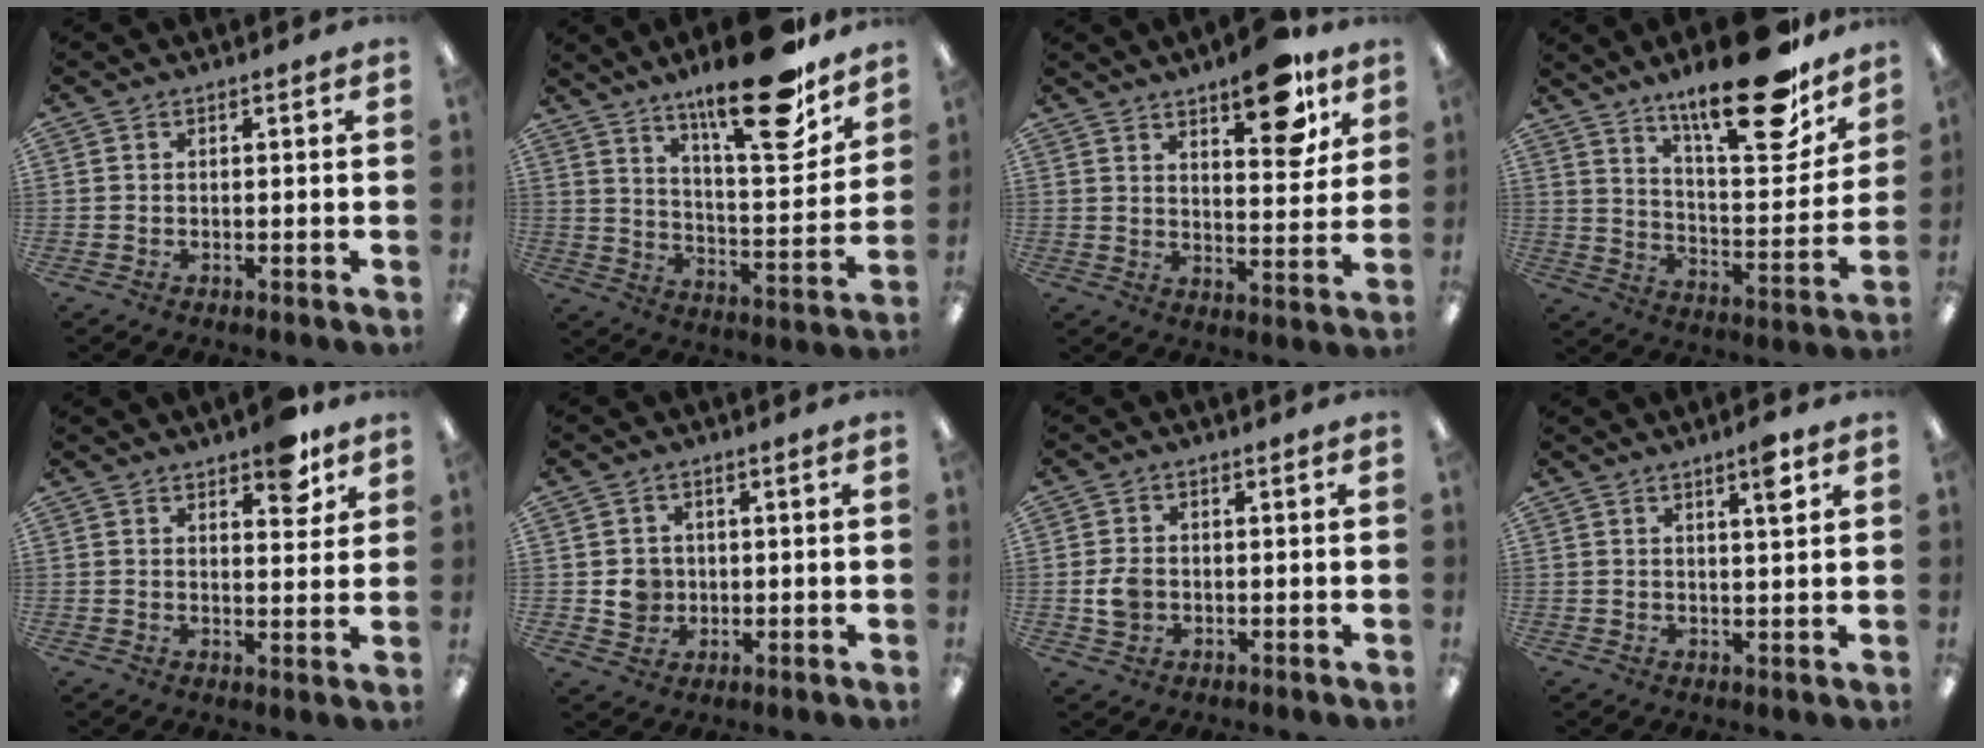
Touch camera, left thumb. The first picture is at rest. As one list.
[{"total": 21.3, "force": [15.7, 5.1, 13.5], "torque": [-0.207, -0.102, 0.251]}, {"total": 13.3, "force": [9.2, 4.8, 8.2], "torque": [-0.094, -0.058, 0.150]}, {"total": 23.4, "force": [17.2, 6.6, 14.4], "torque": [-0.209, -0.115, 0.277]}, {"total": 6.7, "force": [4.8, 2.9, 3.7], "torque": [-0.029, -0.026, 0.078]}, {"total": 4.5, "force": [0.0, 4.3, 1.2], "torque": [-0.006, 0.000, -0.001]}, {"total": 4.2, "force": [-0.5, 3.3, 2.6], "torque": [-0.052, 0.005, -0.008]}, {"total": 4.5, "force": [2.6, 0.5, 3.6], "torque": [-0.055, -0.008, 0.039]}]